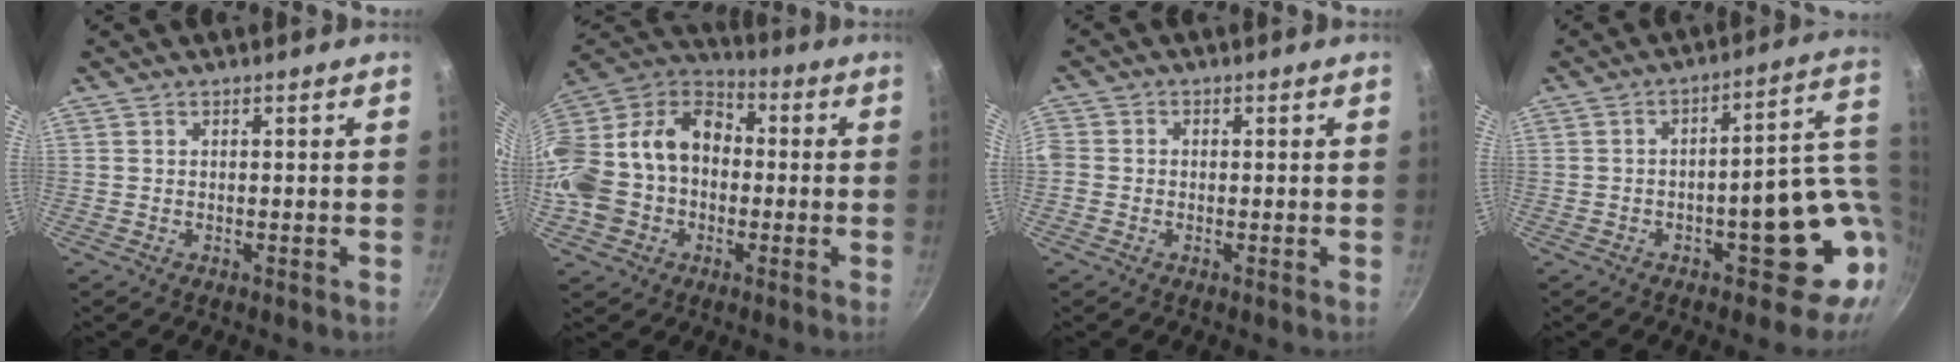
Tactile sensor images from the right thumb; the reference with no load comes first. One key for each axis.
{"total": 24.6, "fx": -2.5, "fy": 19.3, "fz": 14.9, "tx": -0.302, "ty": 0.075, "tz": -0.046}
{"total": 2.6, "fx": -0.8, "fy": 2.3, "fz": 1.1, "tx": -0.023, "ty": 0.007, "tz": -0.022}
{"total": 15.8, "fx": -1.4, "fy": 7.5, "fz": 13.9, "tx": -0.108, "ty": 0.020, "tz": -0.004}